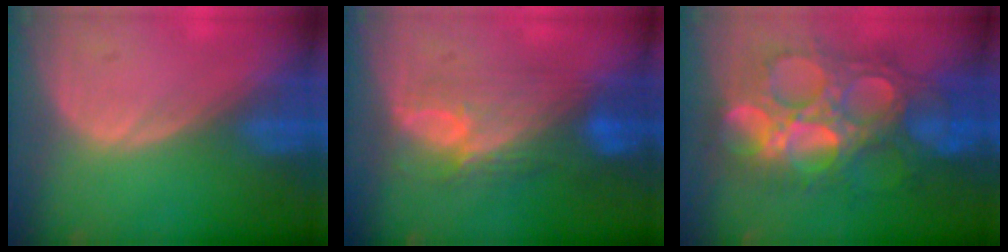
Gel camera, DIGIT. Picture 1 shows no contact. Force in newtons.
{"total": 8.3, "press": 7.9, "slide": 2.3}
{"total": 13.6, "press": 13.5, "slide": 1.5}